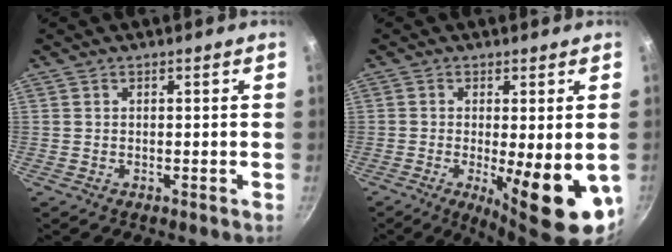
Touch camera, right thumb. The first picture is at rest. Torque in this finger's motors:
{"motor_torque": [0.00, 1.23, 0.85, 0.22, 0.33]}